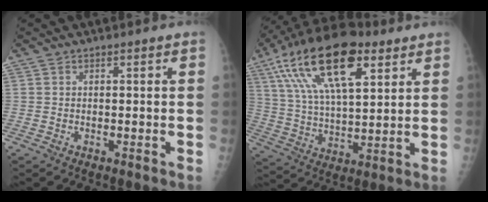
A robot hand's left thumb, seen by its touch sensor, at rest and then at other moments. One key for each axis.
{"total": 22.2, "fx": 10.6, "fy": 9.3, "fz": 17.2, "tx": -0.305, "ty": -0.011, "tz": 0.188}